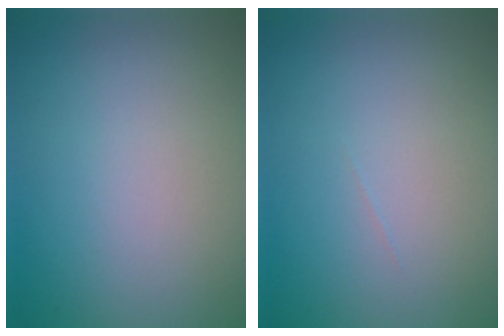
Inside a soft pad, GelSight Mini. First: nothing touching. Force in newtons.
{"total": 0.0}